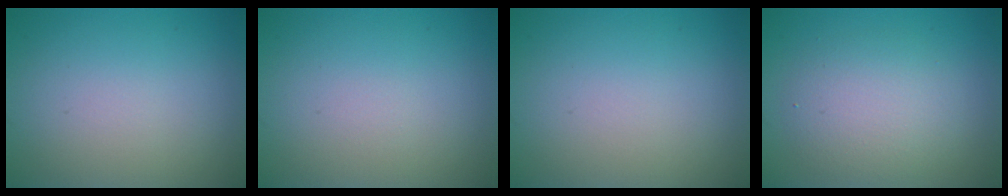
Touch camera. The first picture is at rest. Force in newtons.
{"total": 0.0}
{"total": 0.0}
{"total": 3.9, "press": 3.9, "slide": 0.5}